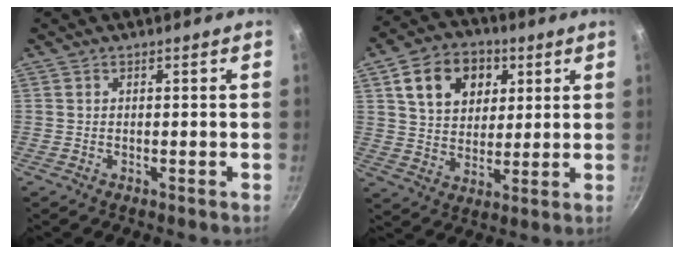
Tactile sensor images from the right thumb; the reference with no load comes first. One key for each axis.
{"total": 13.8, "fx": 5.2, "fy": 10.3, "fz": 7.6, "tx": -0.098, "ty": -0.003, "tz": 0.082}